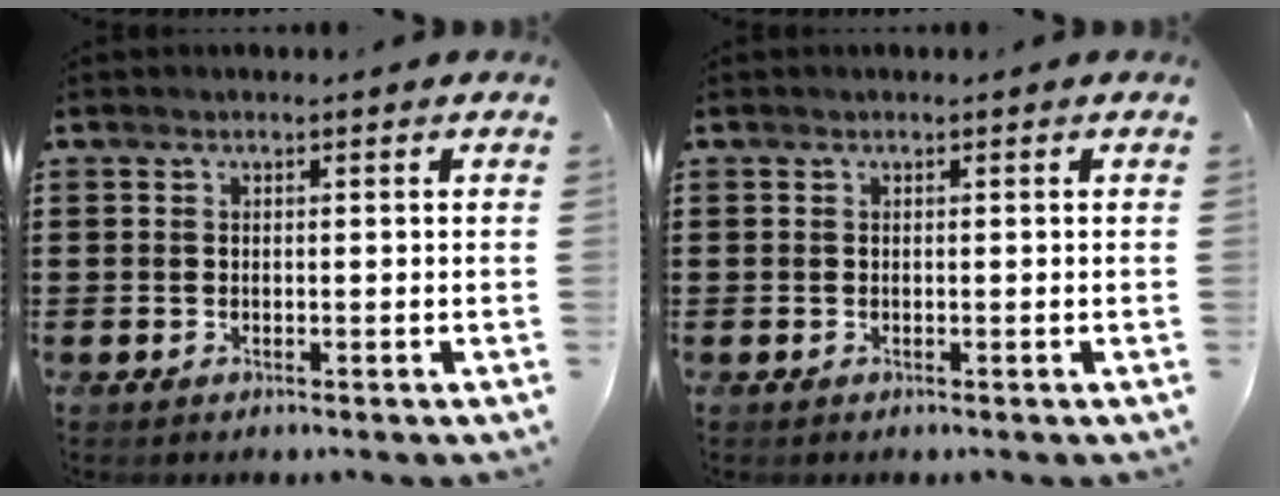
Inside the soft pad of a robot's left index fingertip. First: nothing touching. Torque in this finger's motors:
{"motor_torque": [0.00, 0.00, -0.01, -0.01]}